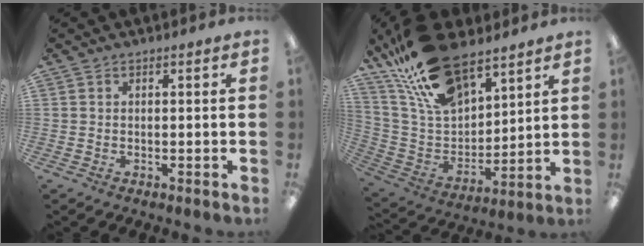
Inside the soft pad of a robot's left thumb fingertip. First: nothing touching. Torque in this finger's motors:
{"motor_torque": [2.03, 0.91, 1.39, -1.38, 0.42]}